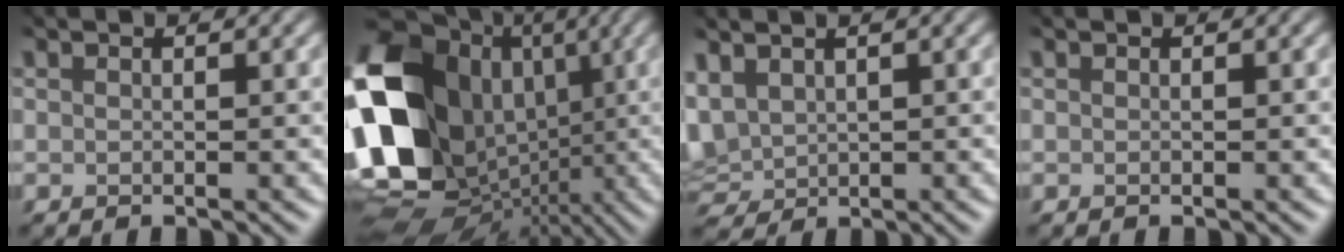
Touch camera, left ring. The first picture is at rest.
{"total": 17.5, "force": [-1.2, 13.9, 10.7], "torque": [-0.238, 0.002, -0.006]}
{"total": 3.9, "force": [1.3, 2.6, 2.5], "torque": [-0.081, 0.007, 0.041]}
{"total": 0.0}